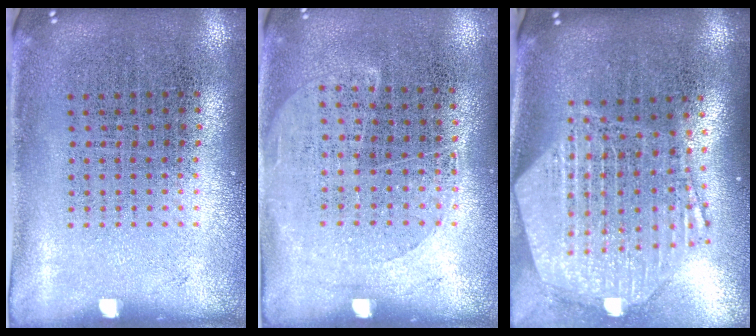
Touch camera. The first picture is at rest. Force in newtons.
{"total": 1.2, "press": 1.0, "slide": 0.7}
{"total": 3.0, "press": 2.4, "slide": 1.8}